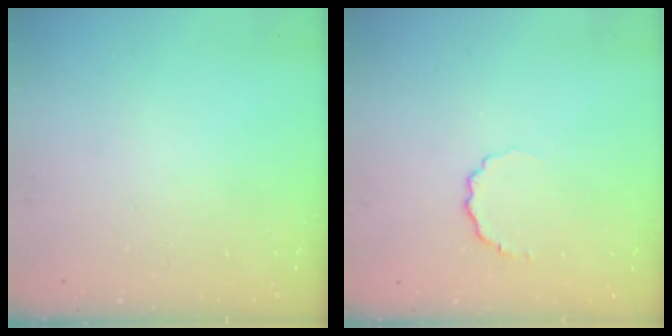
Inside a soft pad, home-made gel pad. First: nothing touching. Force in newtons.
{"total": 4.2, "press": 4.0, "slide": 1.3}